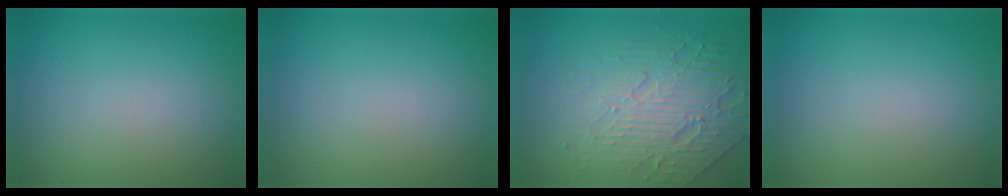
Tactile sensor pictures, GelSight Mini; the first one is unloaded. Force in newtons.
{"total": 0.0}
{"total": 6.8, "press": 4.9, "slide": 4.8}
{"total": 0.0}